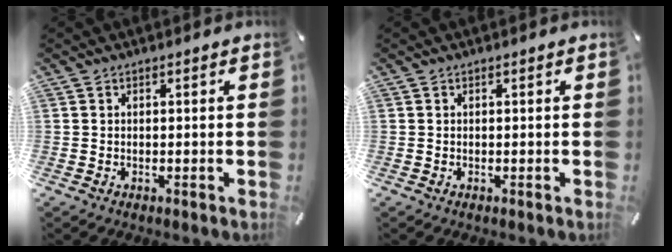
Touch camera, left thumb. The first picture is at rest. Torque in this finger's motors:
{"motor_torque": [0.00, 0.00, -0.04, 0.04, 0.00]}